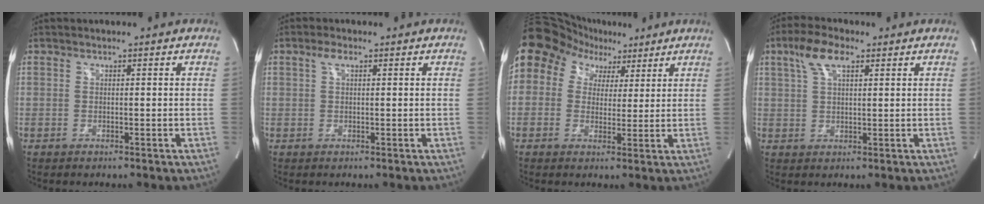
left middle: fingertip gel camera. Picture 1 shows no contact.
{"total": 1.6, "force": [0.8, 0.6, 1.3], "torque": [-0.029, 0.010, 0.015]}
{"total": 11.4, "force": [6.5, 8.4, 4.1], "torque": [-0.086, 0.061, 0.113]}
{"total": 5.9, "force": [3.2, 2.0, 4.6], "torque": [-0.099, 0.018, 0.062]}